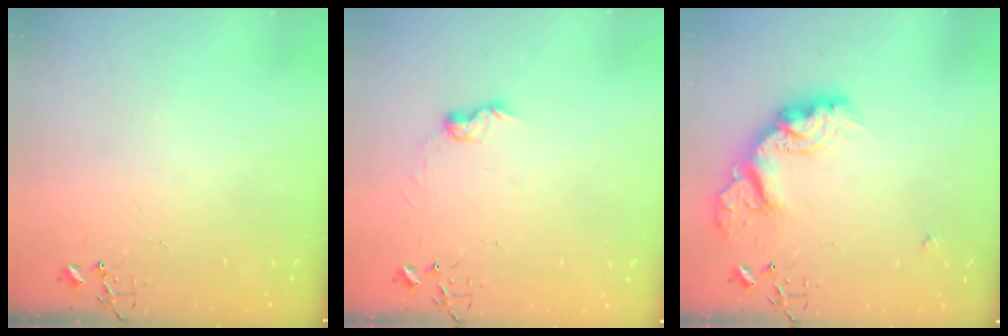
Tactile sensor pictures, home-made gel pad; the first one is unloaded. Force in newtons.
{"total": 7.1, "press": 7.1, "slide": 0.4}
{"total": 21.0, "press": 20.9, "slide": 1.3}